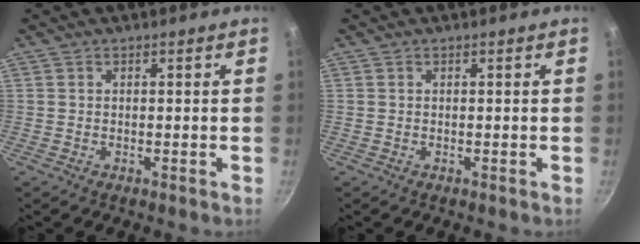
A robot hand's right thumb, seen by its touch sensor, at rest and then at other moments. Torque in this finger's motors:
{"motor_torque": [0.00, 0.00, 0.01, 0.00, 0.00]}